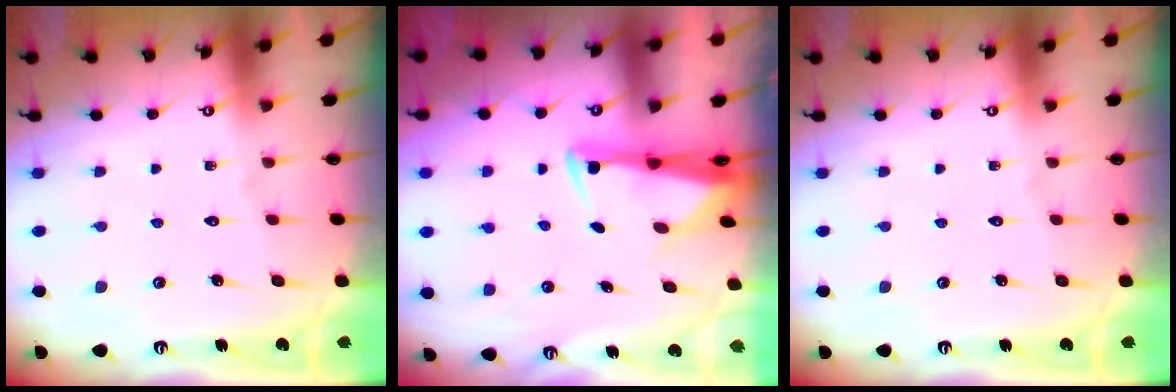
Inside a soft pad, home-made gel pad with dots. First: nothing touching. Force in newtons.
{"total": 2.9, "press": 2.8, "slide": 1.0}
{"total": 0.0}